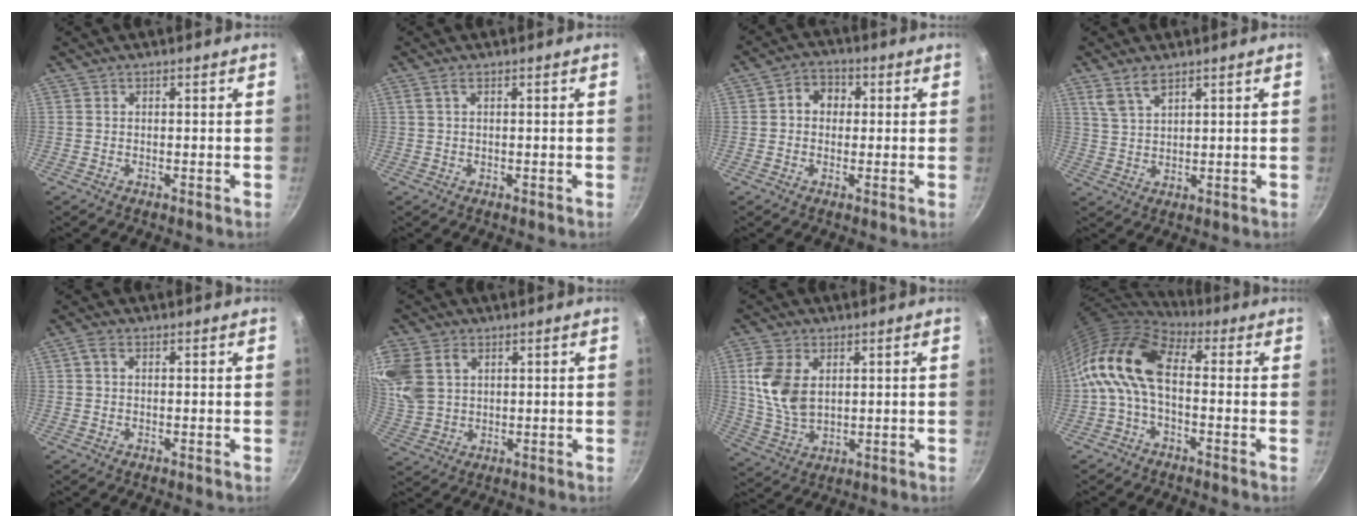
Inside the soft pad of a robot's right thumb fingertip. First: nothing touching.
{"total": 1.5, "force": [0.3, 0.4, 1.4], "torque": [-0.022, 0.001, 0.004]}
{"total": 5.6, "force": [0.8, 4.6, 3.1], "torque": [-0.022, 0.010, 0.000]}
{"total": 4.8, "force": [3.2, 2.0, 2.9], "torque": [-0.053, -0.015, 0.068]}
{"total": 2.0, "force": [0.5, 1.1, 1.5], "torque": [-0.032, 0.007, 0.009]}
{"total": 13.9, "force": [4.7, 10.2, 8.1], "torque": [-0.188, 0.007, 0.099]}
{"total": 10.6, "force": [2.5, 6.7, 7.8], "torque": [-0.149, -0.018, 0.054]}
{"total": 12.3, "force": [0.0, 6.9, 10.2], "torque": [-0.195, 0.026, -0.018]}